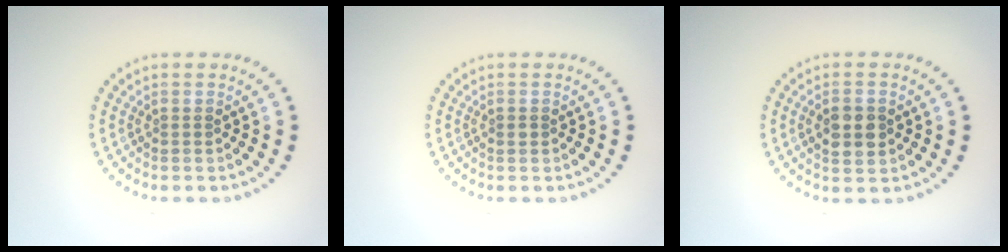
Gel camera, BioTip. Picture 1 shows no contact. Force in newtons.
{"total": 0.7, "press": 0.7, "slide": 0.1}
{"total": 2.9, "press": 2.9, "slide": 0.0}